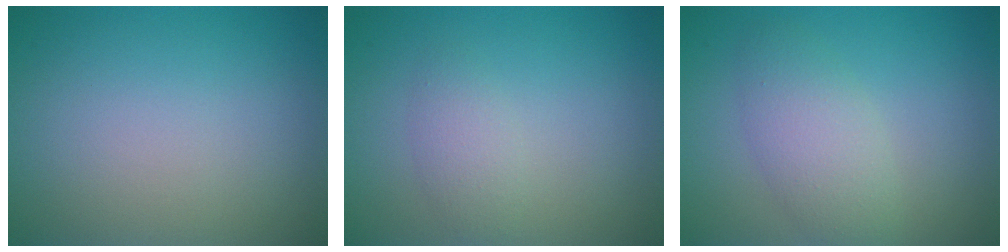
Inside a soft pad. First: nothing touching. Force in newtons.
{"total": 1.8, "press": 1.8, "slide": 0.1}
{"total": 3.5, "press": 3.5, "slide": 0.2}